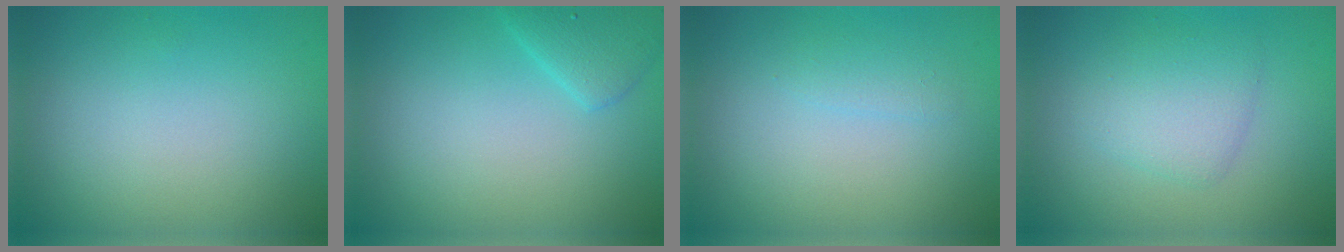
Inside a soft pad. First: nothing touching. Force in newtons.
{"total": 2.1, "press": 2.1, "slide": 0.2}
{"total": 1.0, "press": 1.0, "slide": 0.0}
{"total": 2.8, "press": 2.8, "slide": 0.2}